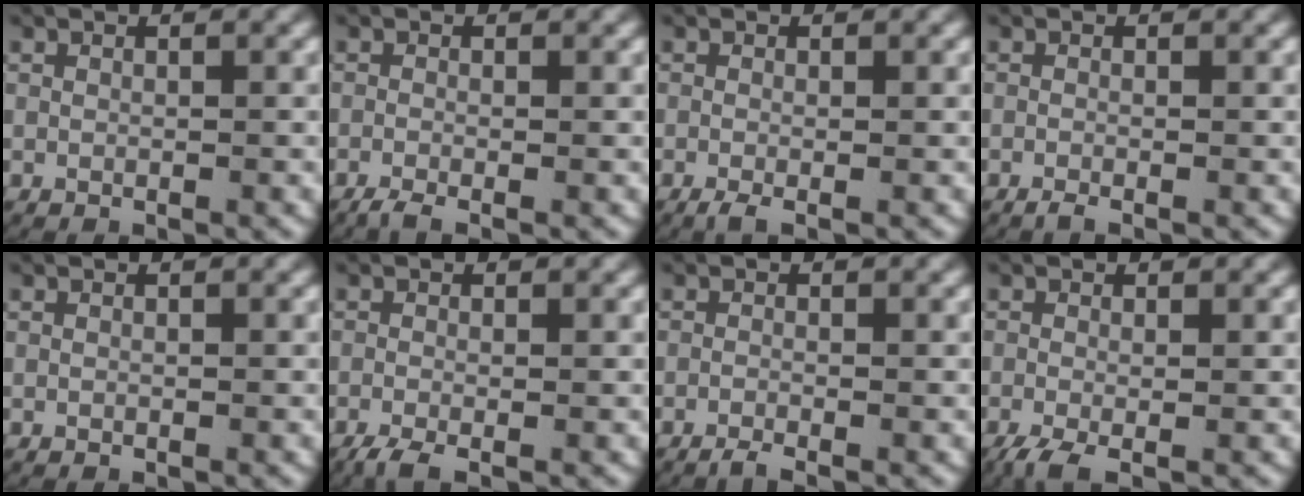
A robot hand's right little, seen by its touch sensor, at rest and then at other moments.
{"total": 1.7, "force": [-1.3, 0.3, 0.9], "torque": [-0.018, -0.007, -0.021]}
{"total": 1.5, "force": [-1.0, 0.4, 1.1], "torque": [-0.023, -0.007, -0.014]}
{"total": 1.0, "force": [-0.8, 0.0, 0.6], "torque": [-0.011, -0.005, -0.013]}
{"total": 0.0}
{"total": 2.3, "force": [-1.7, 0.8, 1.4], "torque": [-0.032, -0.011, -0.024]}
{"total": 1.5, "force": [-1.3, 0.0, 0.7], "torque": [-0.014, -0.007, -0.021]}
{"total": 2.6, "force": [-1.7, 1.1, 1.8], "torque": [-0.041, -0.015, -0.021]}